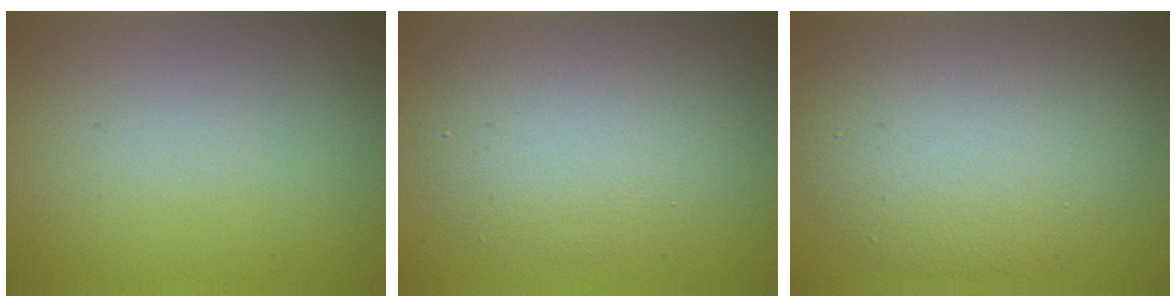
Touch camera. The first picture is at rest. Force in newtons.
{"total": 5.4, "press": 5.3, "slide": 0.5}
{"total": 8.2, "press": 8.2, "slide": 0.8}